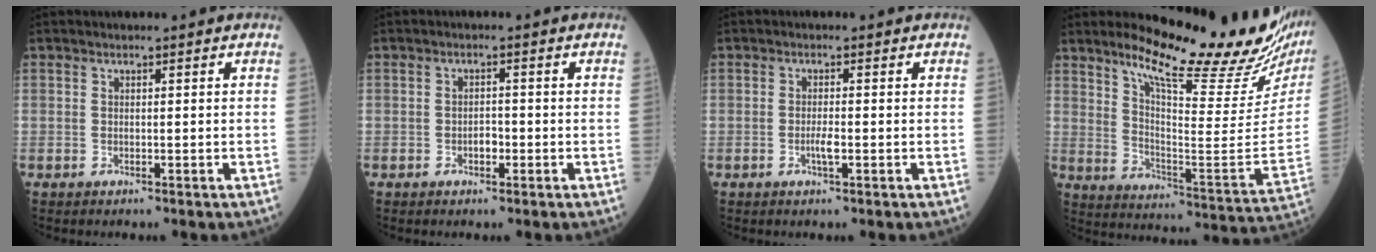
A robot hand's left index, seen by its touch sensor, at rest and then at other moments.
{"total": 1.8, "force": [-1.0, 1.0, 1.1], "torque": [-0.017, -0.001, -0.017]}
{"total": 1.9, "force": [-1.0, 0.3, 1.6], "torque": [-0.034, -0.006, -0.018]}
{"total": 23.4, "force": [19.4, 2.3, 12.8], "torque": [-0.203, -0.088, 0.263]}